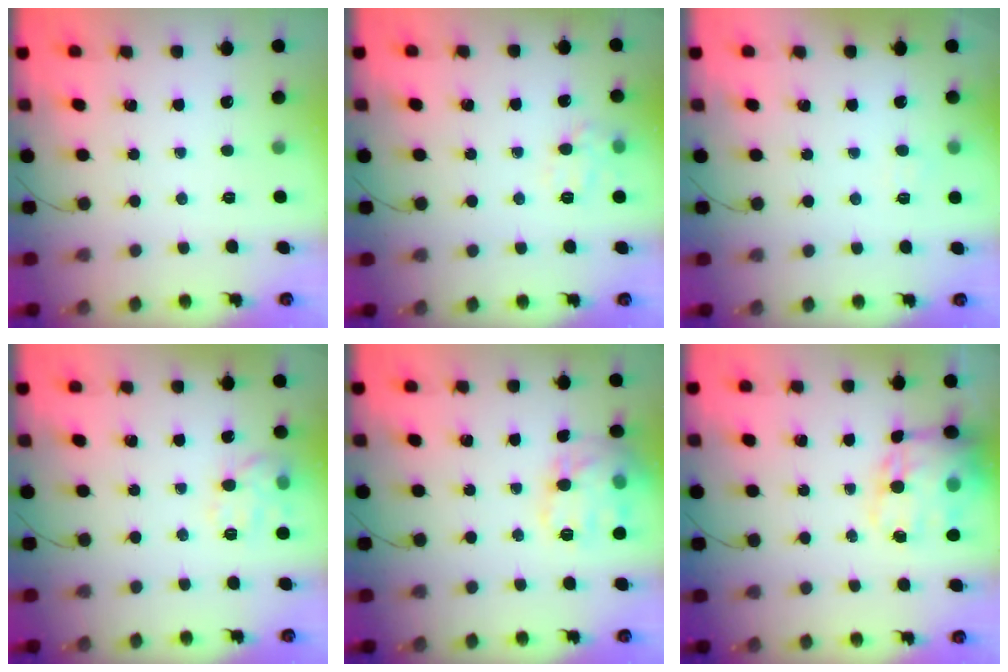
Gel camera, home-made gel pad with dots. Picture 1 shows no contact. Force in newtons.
{"total": 8.6, "press": 8.6, "slide": 1.0}
{"total": 3.6, "press": 3.4, "slide": 1.1}
{"total": 8.2, "press": 8.2, "slide": 0.4}
{"total": 15.4, "press": 15.4, "slide": 0.8}
{"total": 17.4, "press": 17.0, "slide": 4.0}